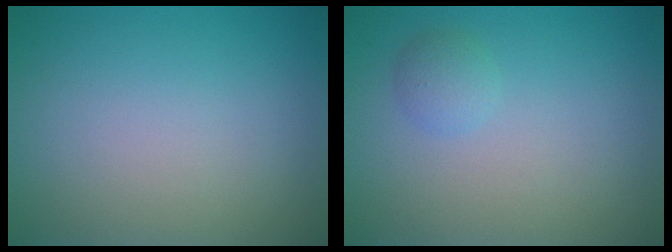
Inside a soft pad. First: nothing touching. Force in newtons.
{"total": 1.3, "press": 1.3, "slide": 0.1}